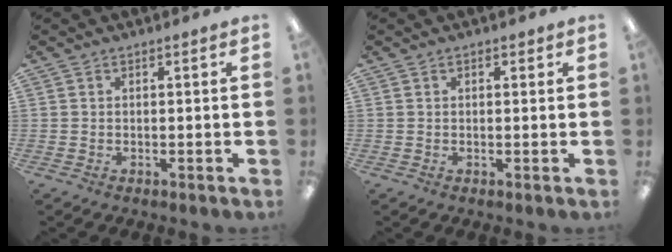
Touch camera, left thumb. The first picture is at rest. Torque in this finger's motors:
{"motor_torque": [0.11, 0.07, -0.48, 0.23, -0.03]}